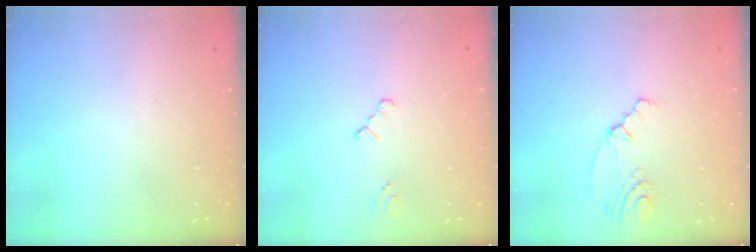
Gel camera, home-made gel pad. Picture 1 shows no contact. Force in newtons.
{"total": 1.0, "press": 1.0, "slide": 0.2}
{"total": 2.5, "press": 2.2, "slide": 1.2}